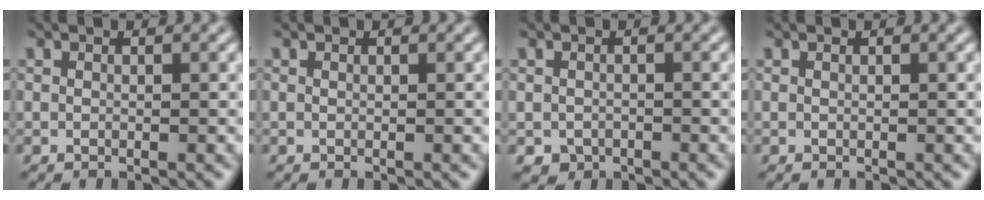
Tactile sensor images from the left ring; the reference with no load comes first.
{"total": 0.0}
{"total": 1.3, "force": [-0.6, 1.1, 0.3], "torque": [-0.001, -0.006, -0.011]}
{"total": 0.0}